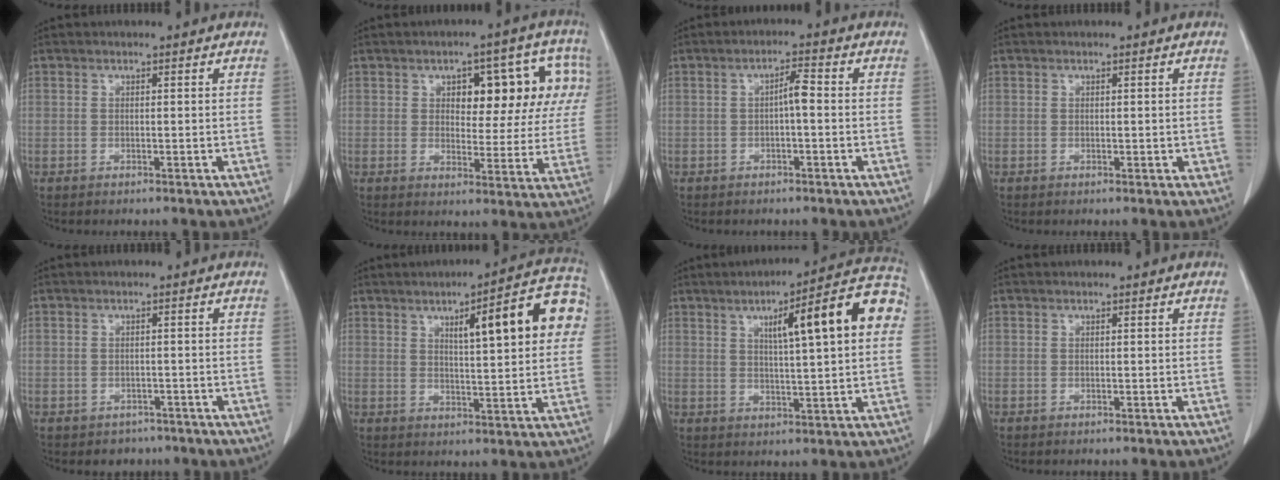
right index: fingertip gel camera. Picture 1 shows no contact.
{"total": 12.4, "force": [4.1, 5.8, 10.2], "torque": [-0.109, 0.035, 0.053]}
{"total": 2.8, "force": [-0.2, 0.4, 2.7], "torque": [-0.044, 0.007, -0.004]}
{"total": 0.9, "force": [0.1, 0.6, 0.7], "torque": [-0.004, 0.001, 0.006]}
{"total": 2.6, "force": [-1.8, 1.9, 0.0], "torque": [-0.005, 0.009, -0.023]}
{"total": 13.5, "force": [4.2, 2.4, 12.6], "torque": [-0.161, 0.026, 0.052]}
{"total": 14.9, "force": [4.1, 1.9, 14.2], "torque": [-0.192, 0.032, 0.051]}
{"total": 0.0}